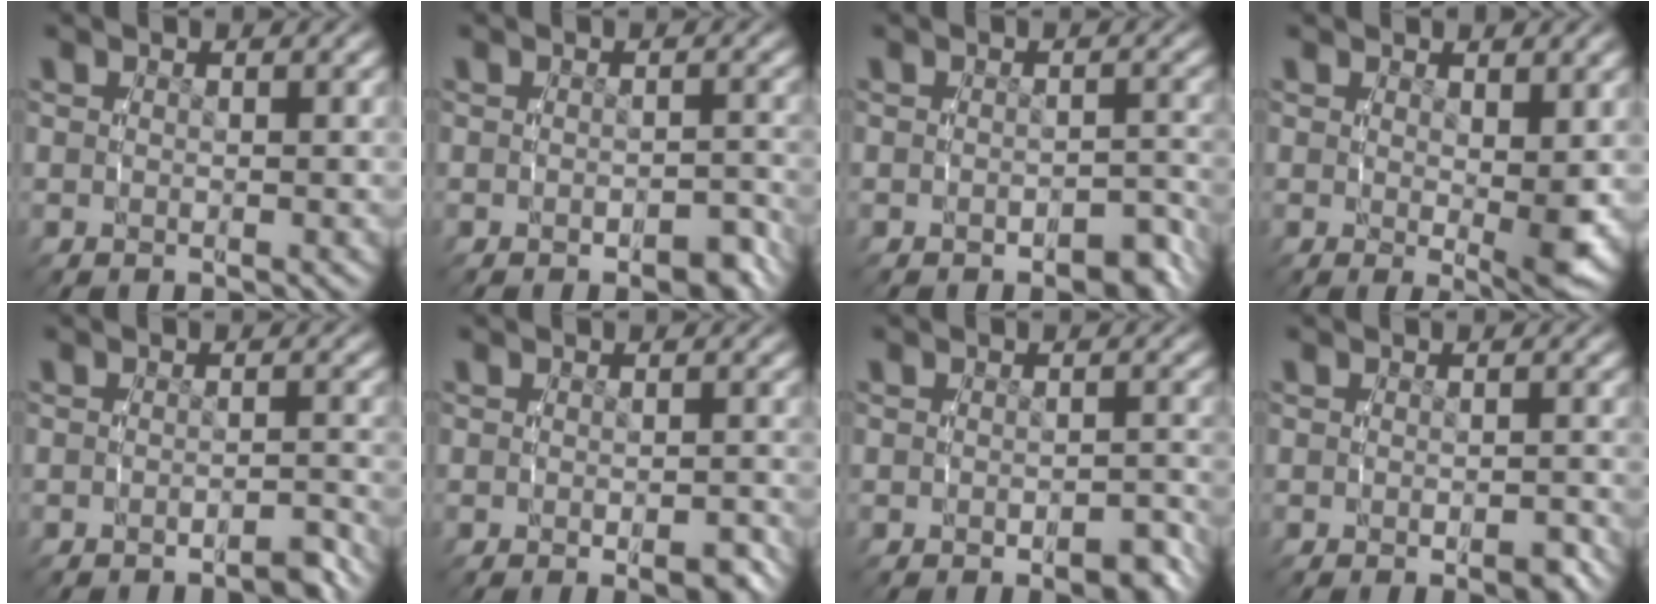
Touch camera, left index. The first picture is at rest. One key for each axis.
{"total": 1.5, "fx": -1.4, "fy": 0.4, "fz": 0.6, "tx": -0.011, "ty": 0.003, "tz": -0.027}
{"total": 1.9, "fx": -1.8, "fy": 0.5, "fz": 0.7, "tx": -0.010, "ty": 0.005, "tz": -0.034}
{"total": 2.2, "fx": 0.6, "fy": 0.1, "fz": 2.1, "tx": -0.021, "ty": -0.011, "tz": 0.010}
{"total": 1.7, "fx": -1.6, "fy": 0.2, "fz": 0.4, "tx": -0.009, "ty": 0.008, "tz": -0.036}
{"total": 1.4, "fx": -0.9, "fy": 0.4, "fz": 0.9, "tx": -0.015, "ty": -0.004, "tz": -0.017}
{"total": 1.8, "fx": -1.4, "fy": 0.7, "fz": 0.9, "tx": -0.017, "ty": 0.000, "tz": -0.026}
{"total": 1.0, "fx": -0.8, "fy": 0.3, "fz": 0.5, "tx": -0.009, "ty": -0.001, "tz": -0.016}